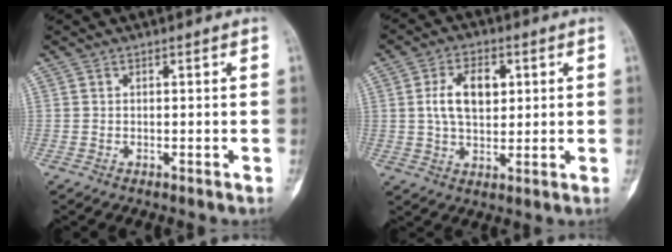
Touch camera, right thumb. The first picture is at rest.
{"total": 8.9, "force": [1.9, 5.5, 6.8], "torque": [-0.106, 0.000, 0.035]}